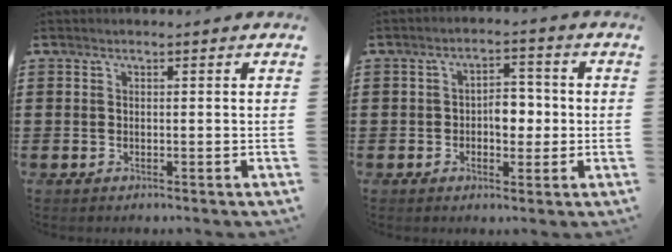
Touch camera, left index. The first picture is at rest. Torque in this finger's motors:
{"motor_torque": [0.46, -0.26, 0.19, 0.06]}